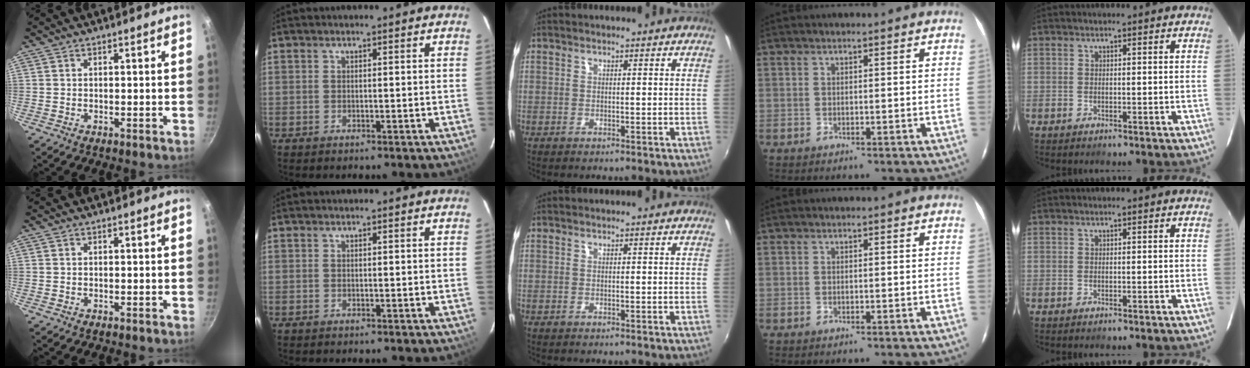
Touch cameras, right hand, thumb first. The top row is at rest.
{}